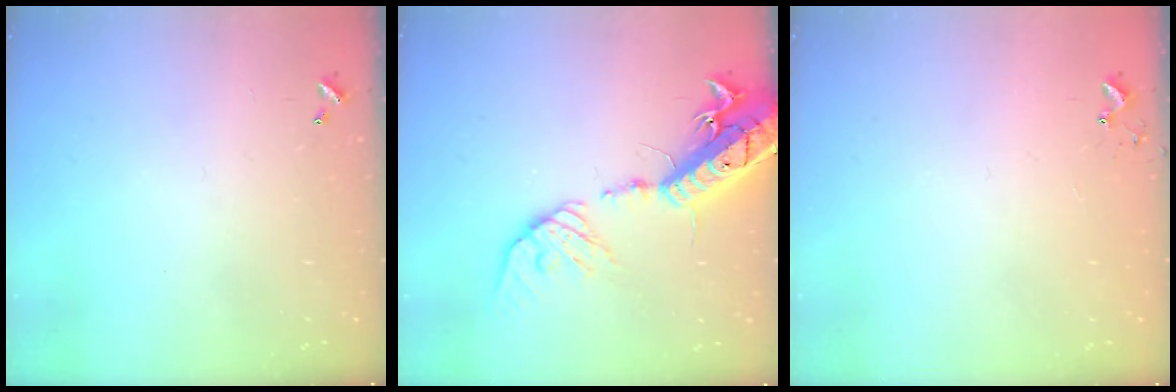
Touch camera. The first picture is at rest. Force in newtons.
{"total": 21.1, "press": 20.7, "slide": 4.1}
{"total": 5.5, "press": 5.4, "slide": 0.4}